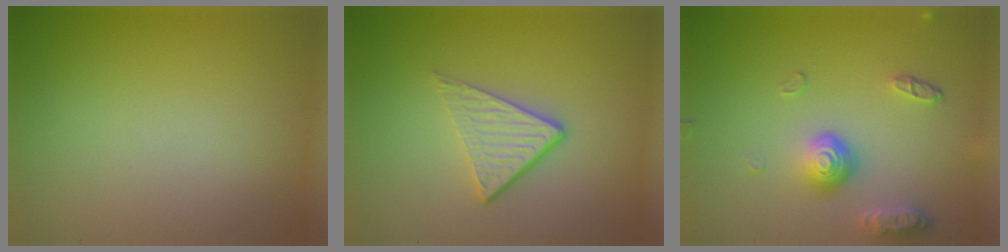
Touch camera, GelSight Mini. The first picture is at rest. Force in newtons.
{"total": 3.7, "press": 2.4, "slide": 2.8}
{"total": 3.6, "press": 2.7, "slide": 2.3}